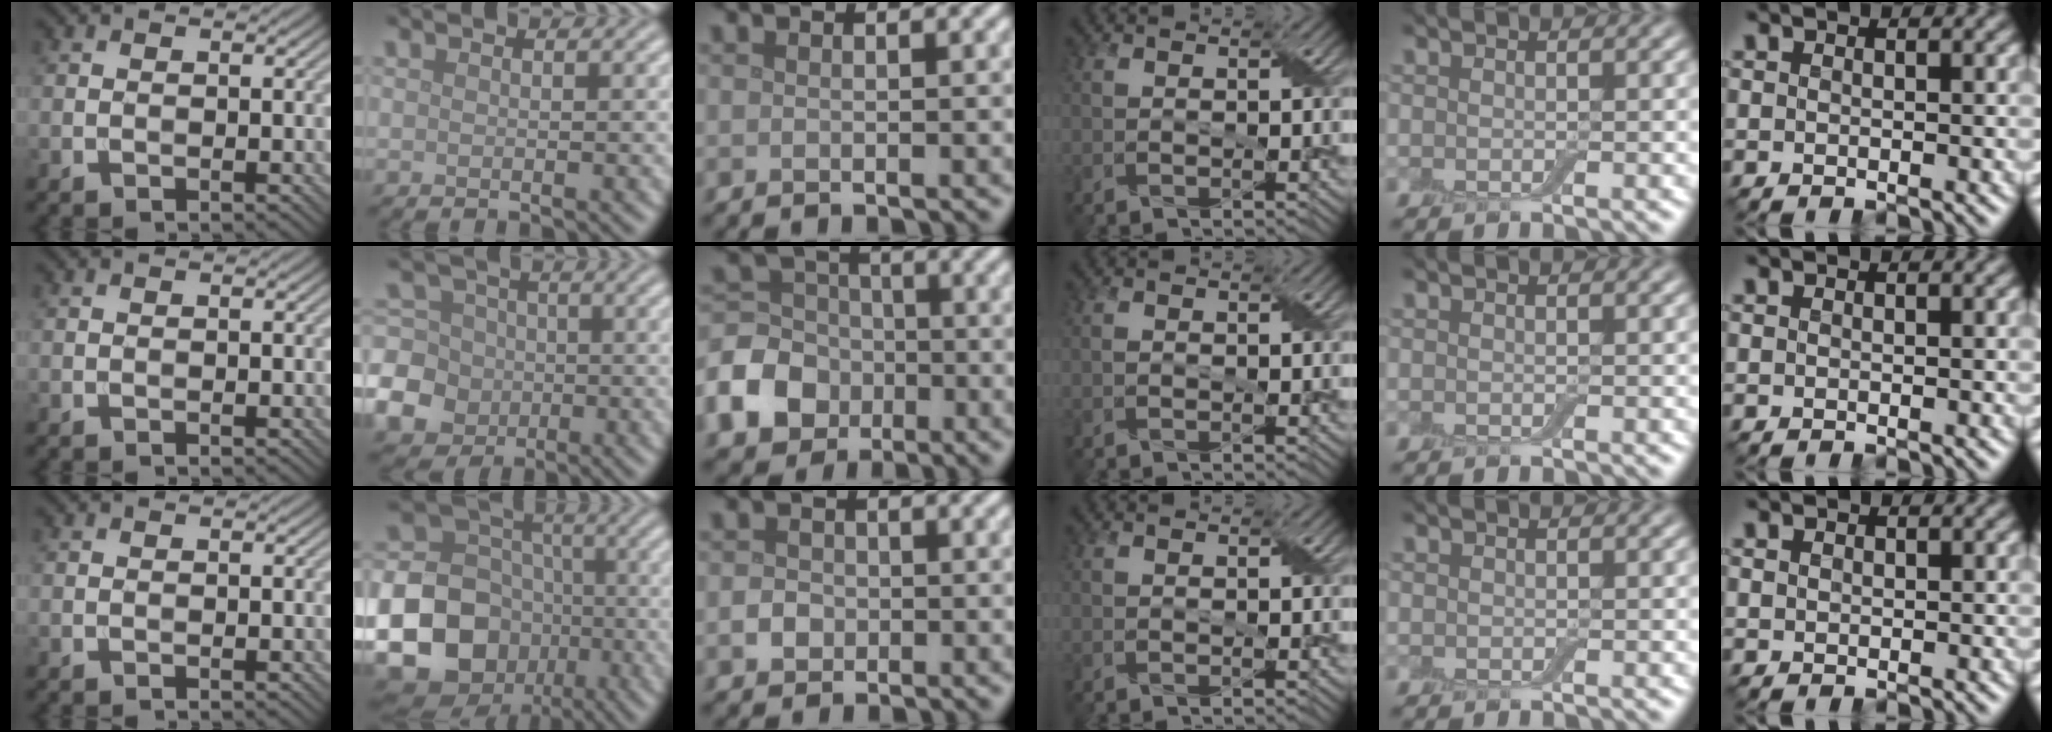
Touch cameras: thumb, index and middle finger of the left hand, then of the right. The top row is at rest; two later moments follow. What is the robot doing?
{"motion": "fold", "object": "aluminum foil"}